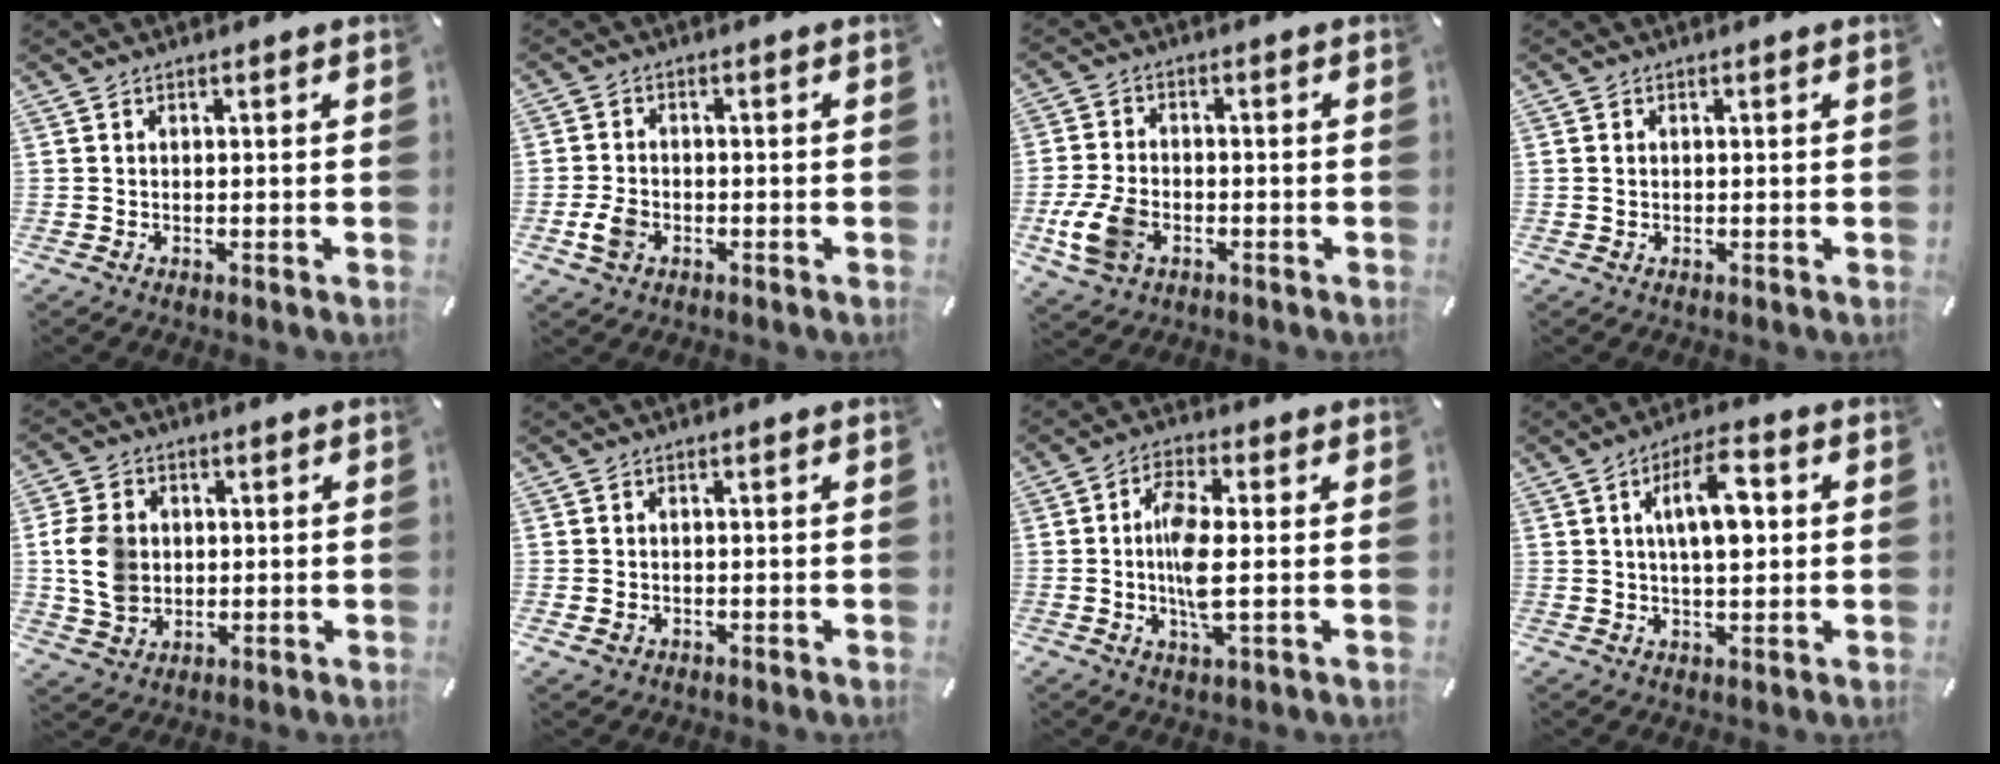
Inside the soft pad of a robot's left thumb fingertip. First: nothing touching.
{"total": 4.4, "force": [-1.6, 3.1, 2.7], "torque": [-0.065, 0.002, -0.031]}
{"total": 9.1, "force": [-3.2, 6.1, 5.9], "torque": [-0.134, 0.006, -0.056]}
{"total": 0.8, "force": [0.1, 0.8, 0.2], "torque": [-0.004, 0.006, 0.000]}
{"total": 9.8, "force": [0.5, 8.4, 5.1], "torque": [-0.120, 0.009, 0.011]}
{"total": 1.3, "force": [-0.4, 1.2, 0.5], "torque": [-0.008, 0.005, -0.009]}
{"total": 8.9, "force": [-0.3, 3.0, 8.4], "torque": [-0.176, -0.005, -0.008]}
{"total": 10.2, "force": [2.1, 4.3, 9.1], "torque": [-0.157, 0.002, 0.030]}